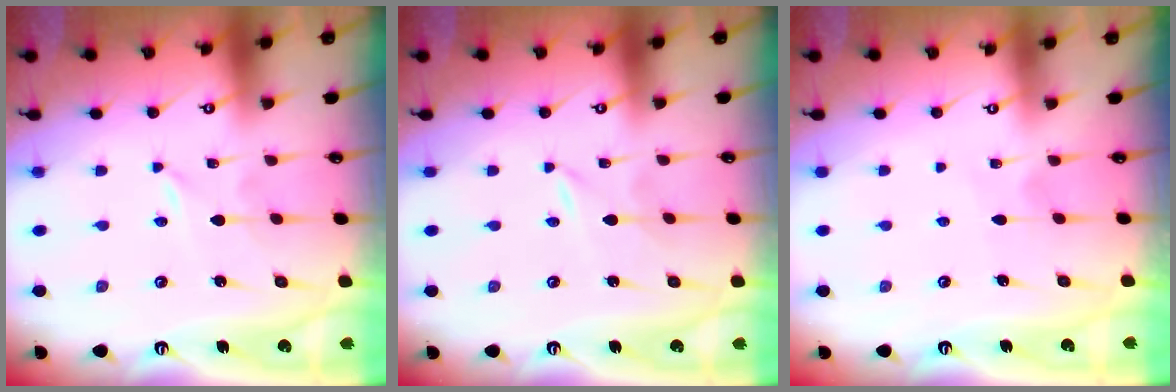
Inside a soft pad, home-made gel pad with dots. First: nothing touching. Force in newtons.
{"total": 0.0}
{"total": 4.5, "press": 4.5, "slide": 0.4}